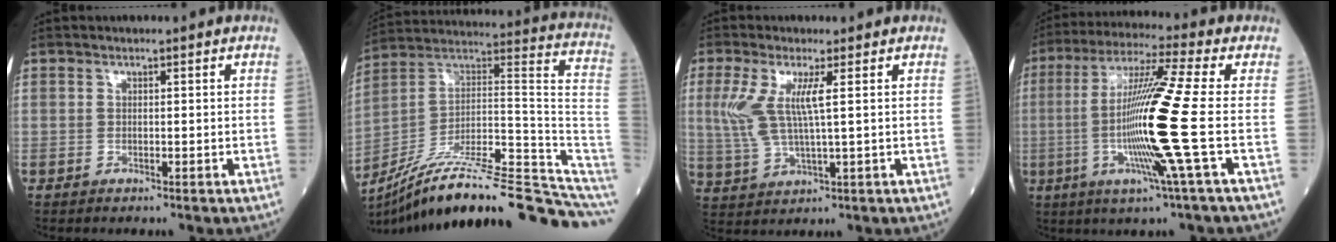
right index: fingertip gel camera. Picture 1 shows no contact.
{"total": 27.4, "force": [-22.0, 2.7, 16.2], "torque": [-0.161, 0.032, -0.336]}
{"total": 7.1, "force": [1.6, 1.0, 6.8], "torque": [-0.168, 0.000, 0.036]}
{"total": 14.7, "force": [-2.5, -2.2, 14.4], "torque": [-0.283, -0.014, -0.058]}